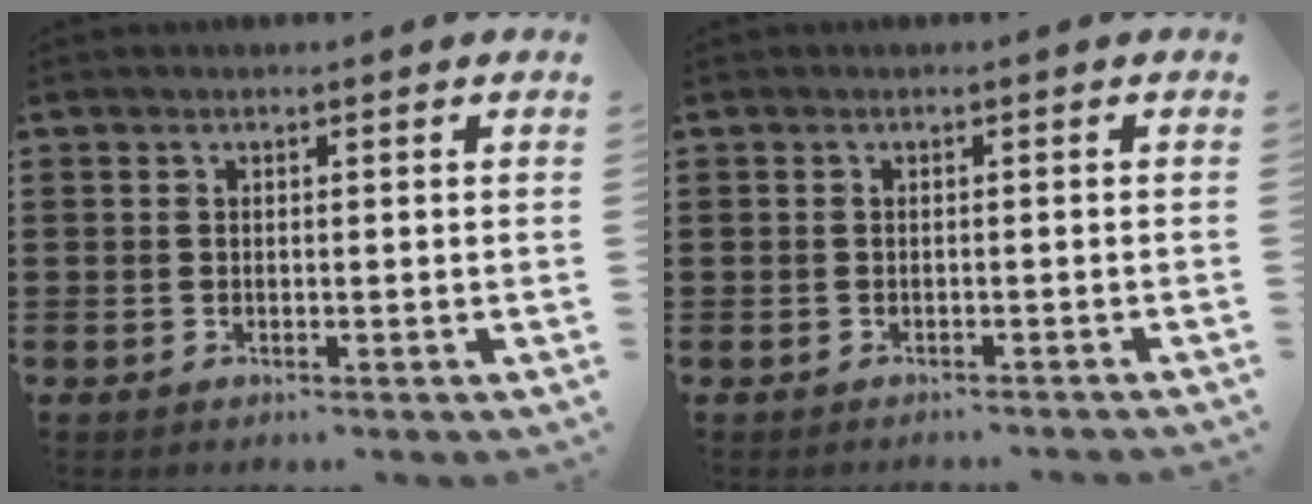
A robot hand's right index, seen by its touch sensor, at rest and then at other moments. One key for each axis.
{"total": 0.6, "fx": -0.6, "fy": -0.1, "fz": 0.1, "tx": -0.004, "ty": -0.002, "tz": -0.011}